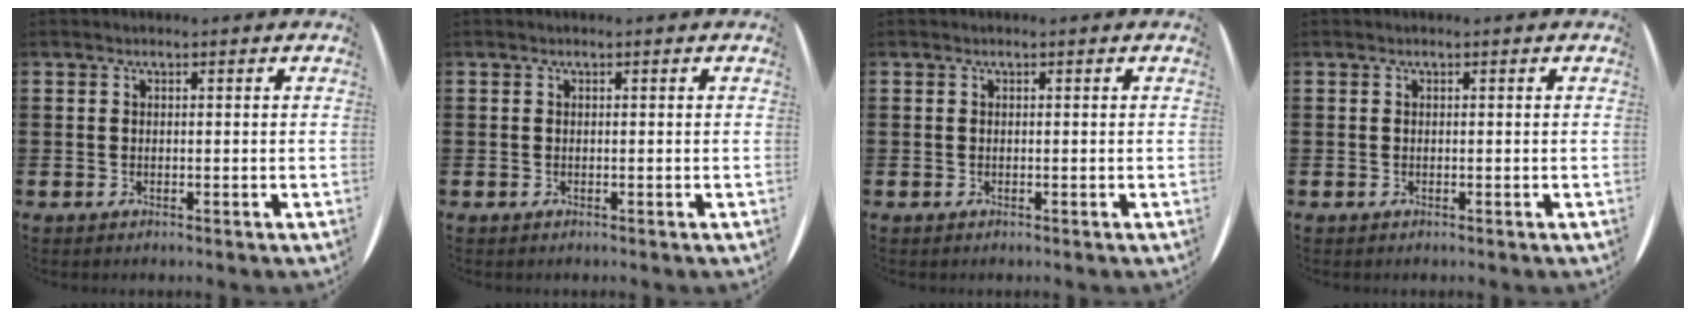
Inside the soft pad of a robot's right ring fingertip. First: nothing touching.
{"total": 0.0}
{"total": 0.0}
{"total": 0.0}